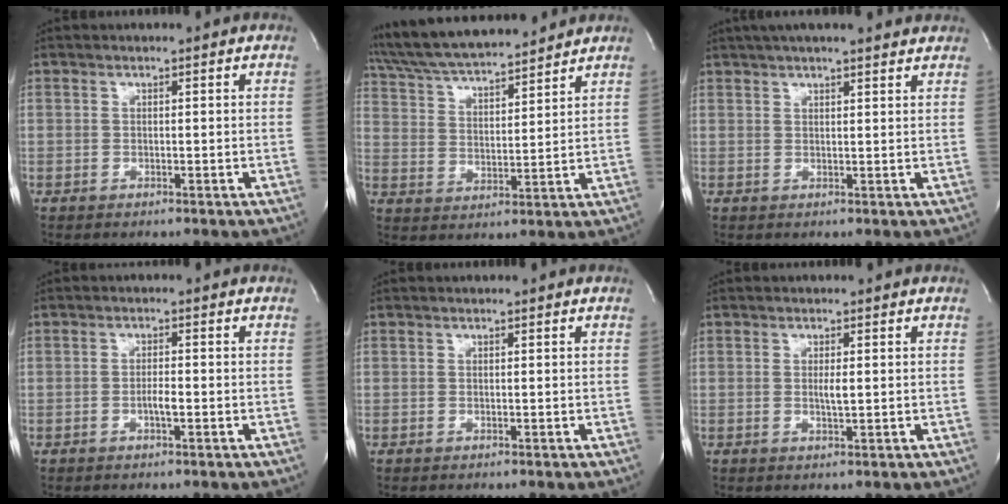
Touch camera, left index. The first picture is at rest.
{"total": 15.8, "force": [14.5, 2.0, 6.1], "torque": [-0.118, 0.025, 0.250]}
{"total": 12.7, "force": [11.0, 1.7, 6.1], "torque": [-0.095, 0.039, 0.143]}
{"total": 2.0, "force": [-0.7, 0.3, 1.8], "torque": [-0.033, 0.001, -0.013]}
{"total": 0.0}
{"total": 1.7, "force": [0.0, 0.3, 1.7], "torque": [-0.035, -0.001, 0.001]}